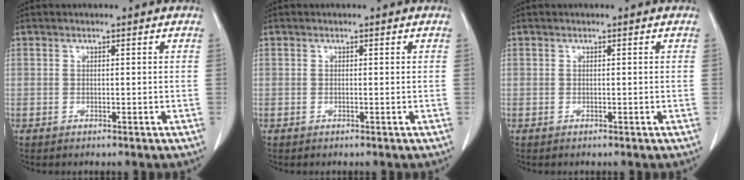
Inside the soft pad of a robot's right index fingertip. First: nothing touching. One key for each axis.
{"total": 0.0}
{"total": 0.0}